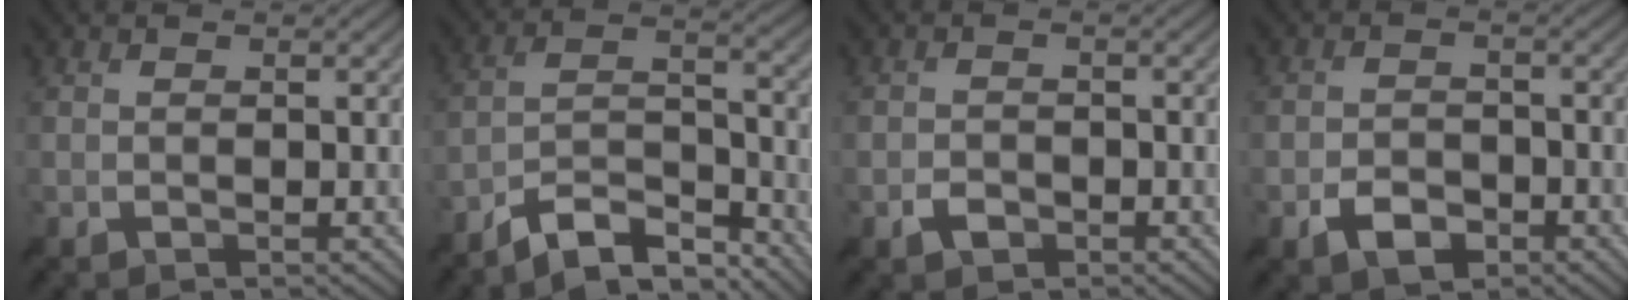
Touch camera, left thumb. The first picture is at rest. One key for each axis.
{"total": 8.9, "fx": -7.7, "fy": 2.1, "fz": 4.0, "tx": -0.067, "ty": 0.008, "tz": -0.149}
{"total": 1.8, "fx": -1.2, "fy": 1.2, "fz": 0.7, "tx": -0.010, "ty": -0.003, "tz": -0.024}
{"total": 3.7, "fx": -2.2, "fy": 2.3, "fz": 1.9, "tx": -0.032, "ty": -0.005, "tz": -0.043}